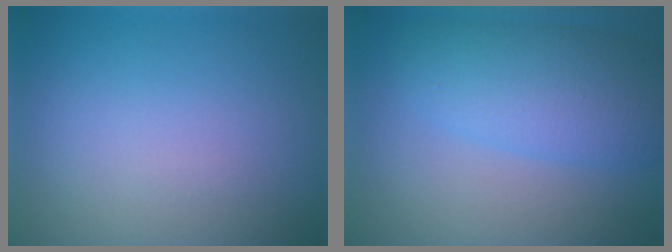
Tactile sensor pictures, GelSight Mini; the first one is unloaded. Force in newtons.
{"total": 5.8, "press": 5.8, "slide": 0.2}